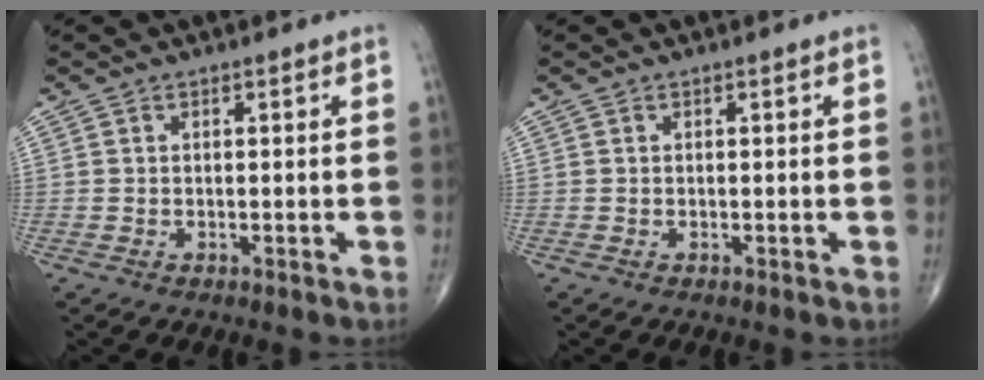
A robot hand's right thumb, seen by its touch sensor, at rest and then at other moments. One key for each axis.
{"total": 0.0}